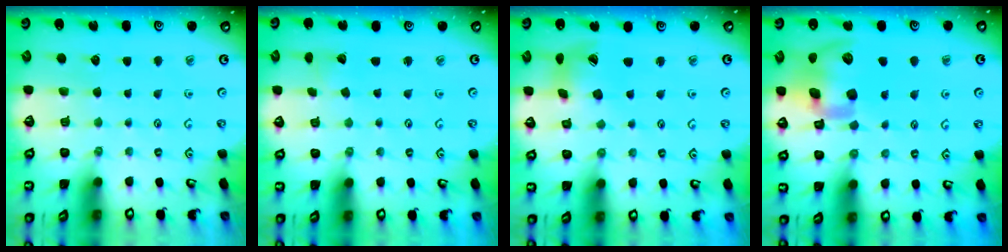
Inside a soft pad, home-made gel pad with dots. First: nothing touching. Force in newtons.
{"total": 2.8, "press": 2.8, "slide": 0.1}
{"total": 9.5, "press": 9.4, "slide": 1.2}
{"total": 15.3, "press": 15.1, "slide": 2.7}